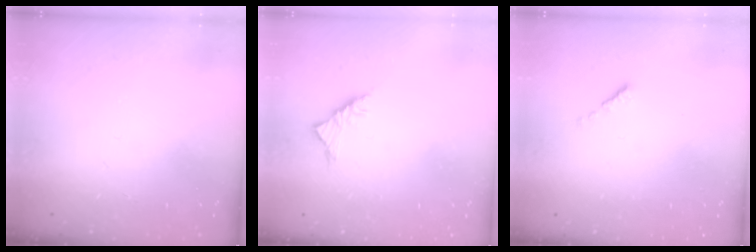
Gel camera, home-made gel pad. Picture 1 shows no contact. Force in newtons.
{"total": 3.5, "press": 3.4, "slide": 1.0}
{"total": 0.0}